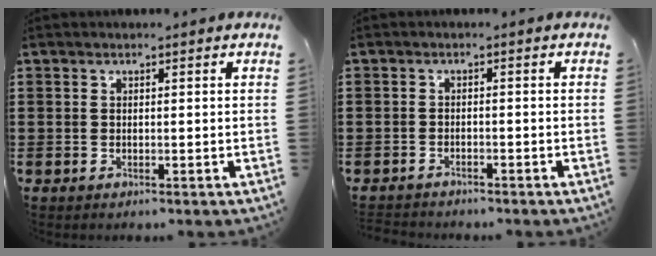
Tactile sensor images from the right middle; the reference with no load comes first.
{"total": 1.8, "force": [-1.8, 0.4, -0.3], "torque": [-0.001, 0.000, -0.040]}